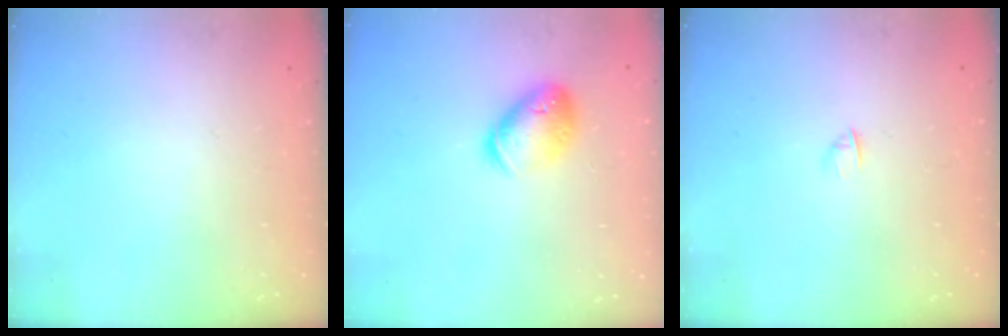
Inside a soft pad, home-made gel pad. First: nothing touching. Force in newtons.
{"total": 12.7, "press": 12.6, "slide": 1.9}
{"total": 1.9, "press": 1.8, "slide": 0.5}